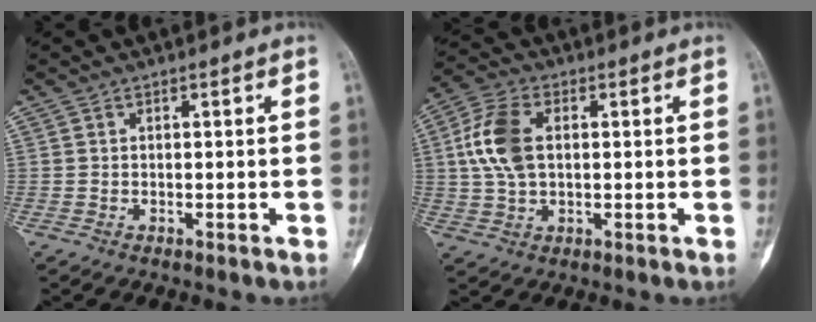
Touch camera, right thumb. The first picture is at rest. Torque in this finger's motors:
{"motor_torque": [0.12, 0.12, 1.11, 0.06, 0.10]}